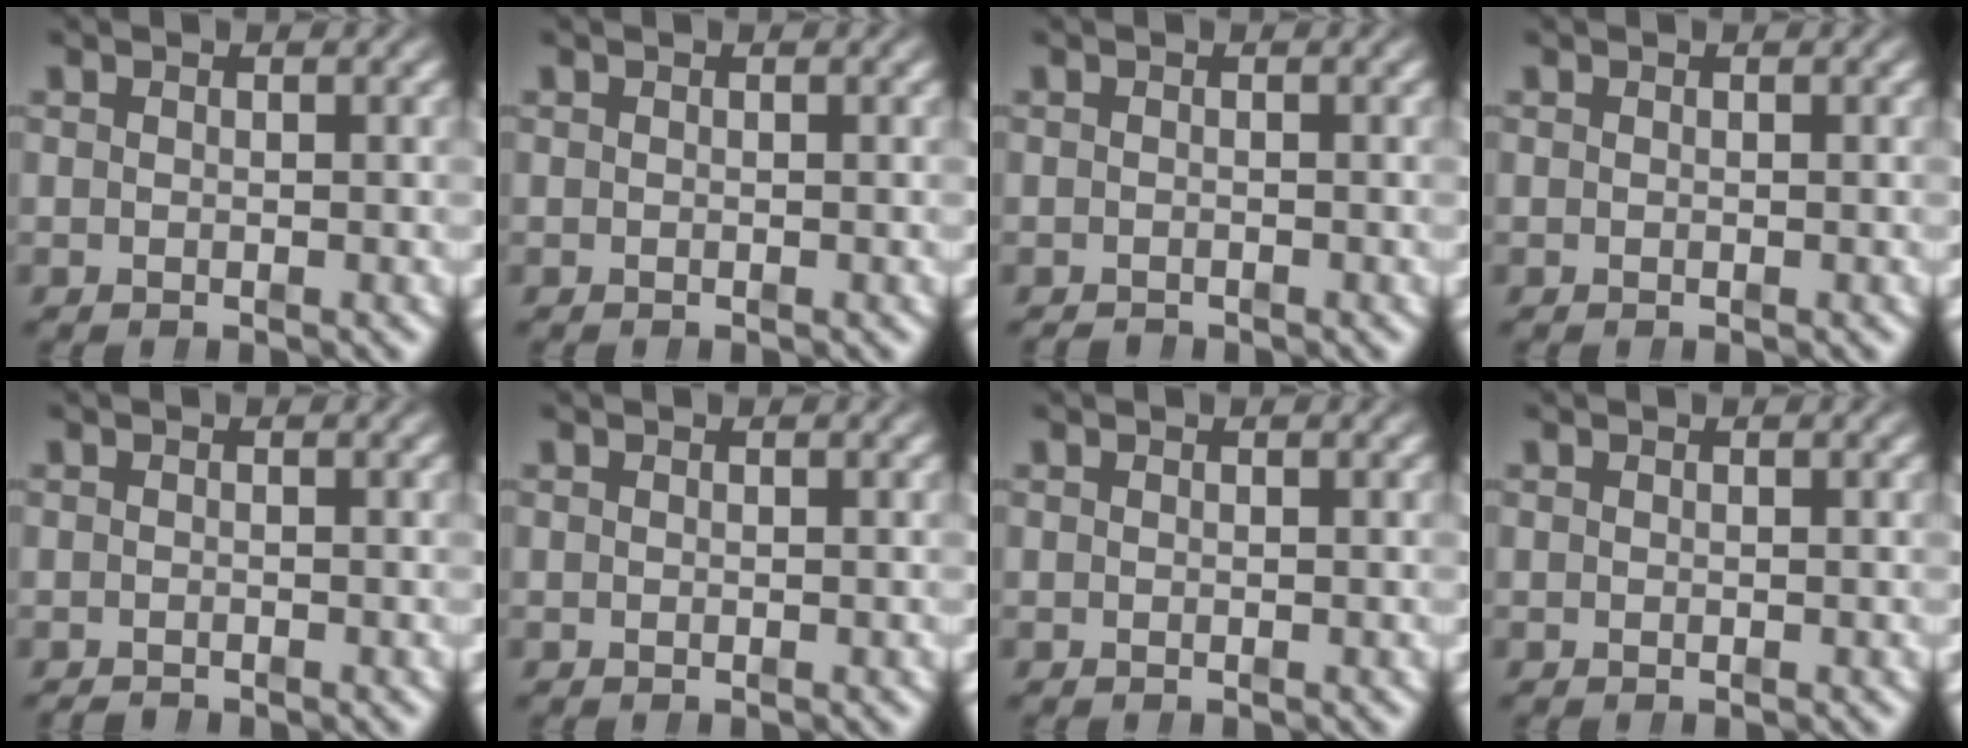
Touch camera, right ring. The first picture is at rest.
{"total": 0.0}
{"total": 0.9, "force": [-0.9, -0.2, -0.1], "torque": [-0.002, -0.010, -0.012]}
{"total": 0.0}
{"total": 0.9, "force": [-0.9, -0.2, -0.1], "torque": [0.000, -0.009, -0.012]}
{"total": 0.0}
{"total": 0.0}
{"total": 0.0}